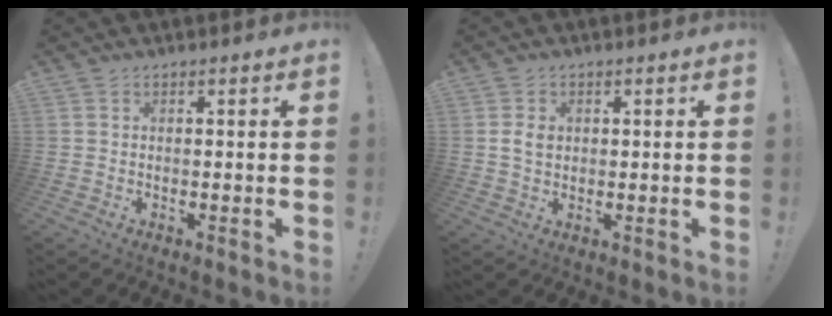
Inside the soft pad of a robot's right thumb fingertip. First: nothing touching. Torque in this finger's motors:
{"motor_torque": [0.00, 0.02, 0.00, 0.00, 0.00]}